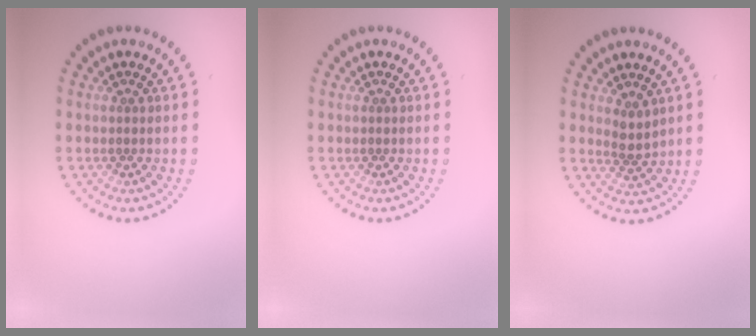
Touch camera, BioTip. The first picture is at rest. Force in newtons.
{"total": 0.0}
{"total": 1.9, "press": 1.5, "slide": 1.1}